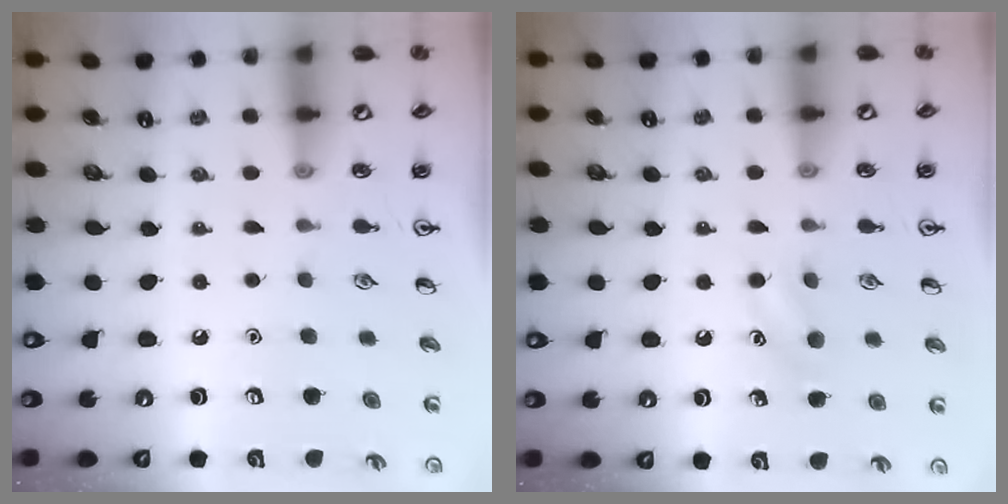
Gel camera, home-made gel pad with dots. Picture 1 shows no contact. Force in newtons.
{"total": 7.1, "press": 6.8, "slide": 2.1}